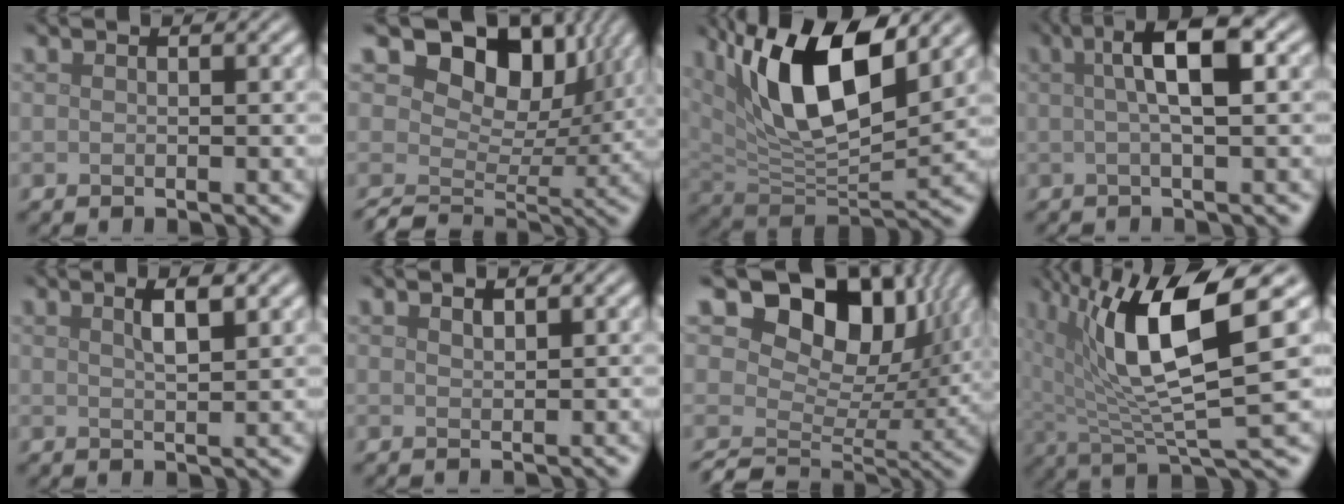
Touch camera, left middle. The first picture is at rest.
{"total": 10.9, "force": [4.8, 7.2, 6.6], "torque": [-0.108, 0.014, 0.075]}
{"total": 11.7, "force": [4.7, 4.6, 9.7], "torque": [-0.166, 0.003, 0.081]}
{"total": 5.5, "force": [1.0, 1.3, 5.3], "torque": [-0.071, 0.016, 0.007]}
{"total": 2.7, "force": [1.4, 0.7, 2.2], "torque": [-0.032, 0.007, 0.022]}
{"total": 0.6, "force": [0.4, 0.2, 0.4], "torque": [-0.005, 0.000, 0.007]}
{"total": 13.6, "force": [5.3, 9.1, 8.5], "torque": [-0.142, 0.017, 0.088]}
{"total": 11.0, "force": [3.2, 2.9, 10.1], "torque": [-0.171, 0.008, 0.059]}